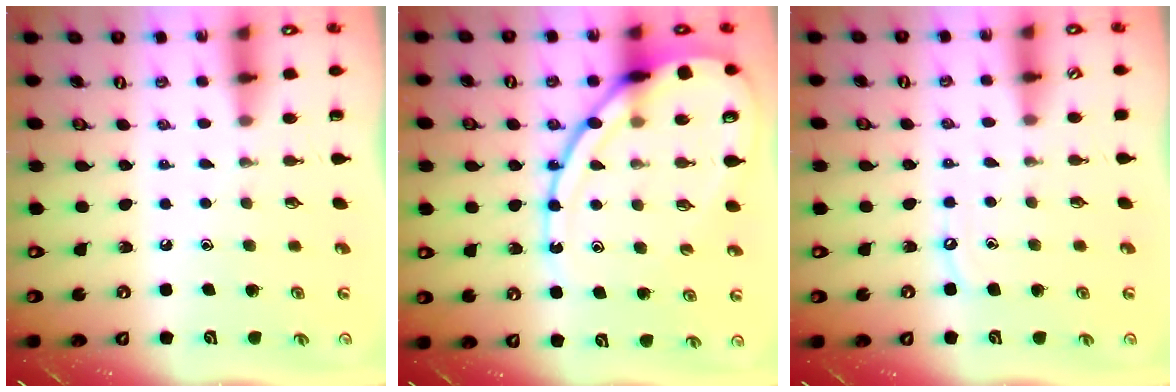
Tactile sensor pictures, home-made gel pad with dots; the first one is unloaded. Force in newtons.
{"total": 17.8, "press": 17.7, "slide": 1.6}
{"total": 3.6, "press": 3.6, "slide": 0.2}